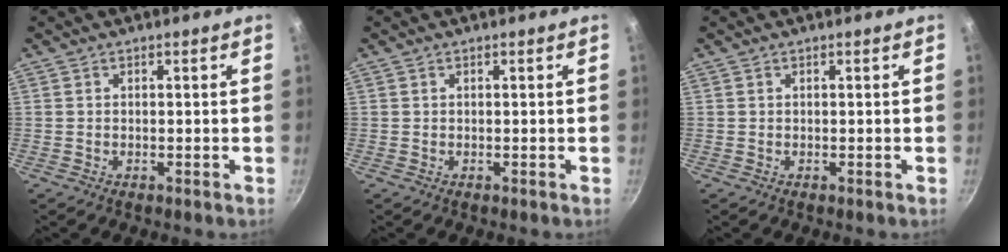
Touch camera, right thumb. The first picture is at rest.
{"total": 0.0}
{"total": 0.0}